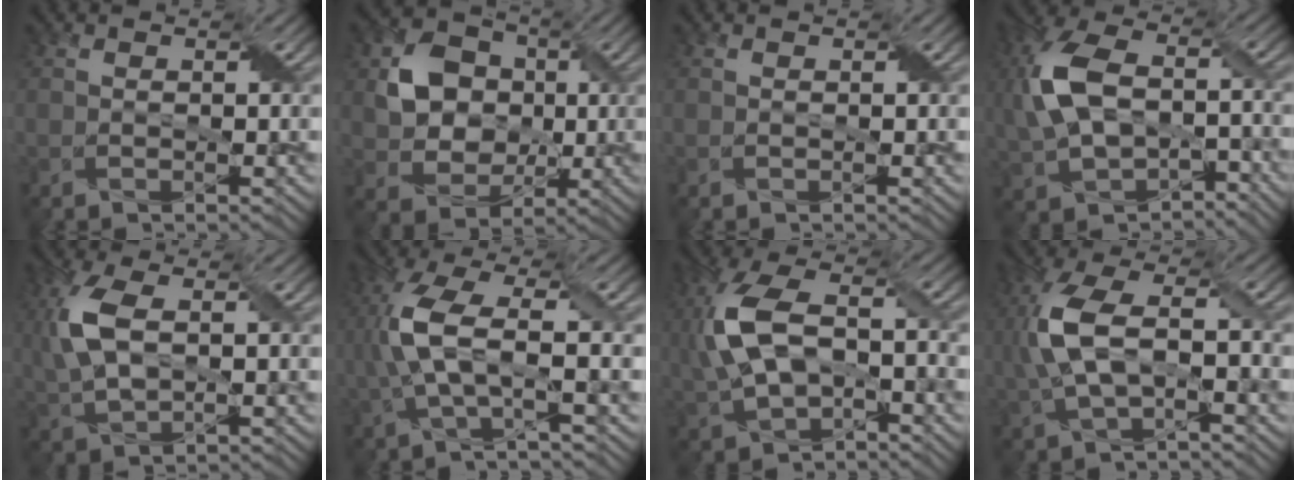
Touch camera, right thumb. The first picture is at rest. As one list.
[{"total": 7.9, "force": [1.0, 7.0, 3.5], "torque": [-0.080, 0.003, 0.012]}, {"total": 0.0}, {"total": 12.5, "force": [-1.2, 7.8, 9.7], "torque": [-0.227, 0.003, -0.025]}, {"total": 7.4, "force": [1.1, 3.8, 6.3], "torque": [-0.167, 0.008, 0.022]}, {"total": 7.5, "force": [-0.1, 2.5, 7.1], "torque": [-0.176, 0.011, -0.005]}, {"total": 11.0, "force": [-0.1, 5.8, 9.3], "torque": [-0.229, 0.011, -0.002]}, {"total": 8.8, "force": [-0.4, 4.0, 7.8], "torque": [-0.192, 0.011, -0.007]}]